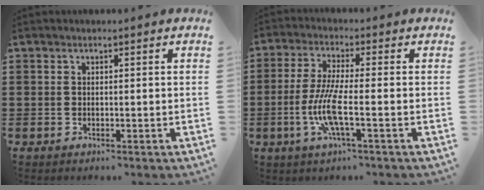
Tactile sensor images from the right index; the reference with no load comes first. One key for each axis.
{"total": 7.7, "fx": -2.1, "fy": 1.3, "fz": 7.3, "tx": -0.165, "ty": -0.018, "tz": -0.047}